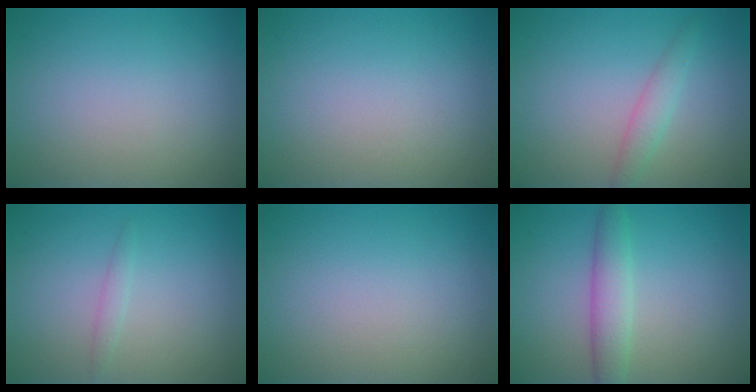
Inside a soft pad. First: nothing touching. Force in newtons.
{"total": 0.0}
{"total": 1.8, "press": 1.8, "slide": 0.1}
{"total": 0.9, "press": 0.9, "slide": 0.1}
{"total": 0.0}
{"total": 2.4, "press": 2.4, "slide": 0.2}